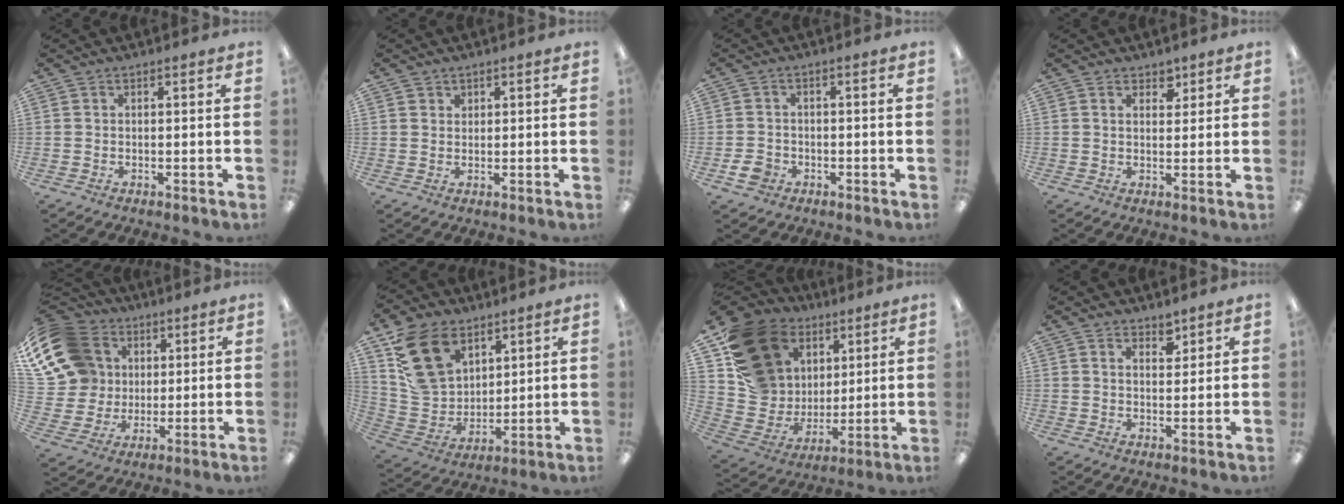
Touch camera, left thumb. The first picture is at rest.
{"total": 1.9, "force": [1.2, 1.4, -0.1], "torque": [0.008, -0.002, 0.022]}
{"total": 4.0, "force": [-1.8, 3.2, 1.6], "torque": [-0.029, 0.006, -0.031]}
{"total": 3.4, "force": [2.2, 2.4, 0.7], "torque": [0.002, -0.008, 0.035]}
{"total": 18.8, "force": [7.1, 15.5, 8.1], "torque": [-0.182, -0.012, 0.146]}
{"total": 16.5, "force": [9.4, 11.4, 7.4], "torque": [-0.165, -0.029, 0.190]}
{"total": 19.6, "force": [10.7, 14.4, 7.9], "torque": [-0.151, -0.052, 0.221]}
{"total": 3.7, "force": [3.0, 2.0, 1.0], "torque": [-0.001, -0.019, 0.051]}